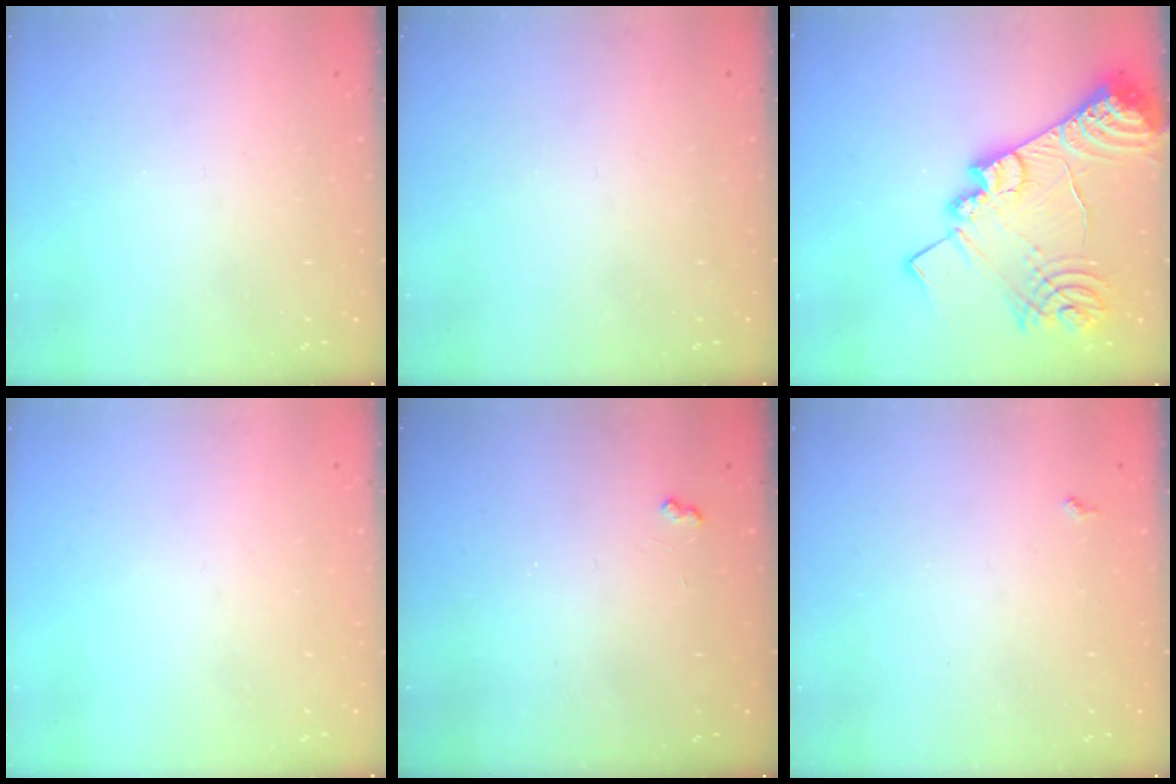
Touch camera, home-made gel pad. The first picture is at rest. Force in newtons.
{"total": 0.0}
{"total": 24.6, "press": 24.5, "slide": 2.5}
{"total": 0.0}
{"total": 2.9, "press": 2.9, "slide": 0.5}
{"total": 3.7, "press": 3.7, "slide": 0.5}